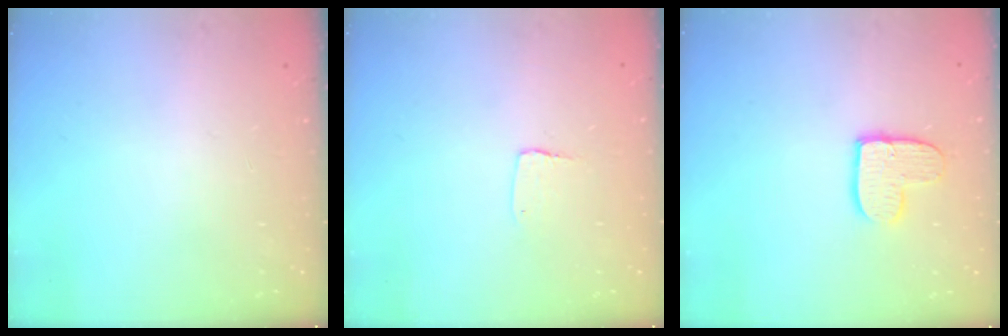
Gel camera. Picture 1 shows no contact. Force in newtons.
{"total": 3.5, "press": 3.4, "slide": 0.3}
{"total": 9.4, "press": 9.3, "slide": 0.7}